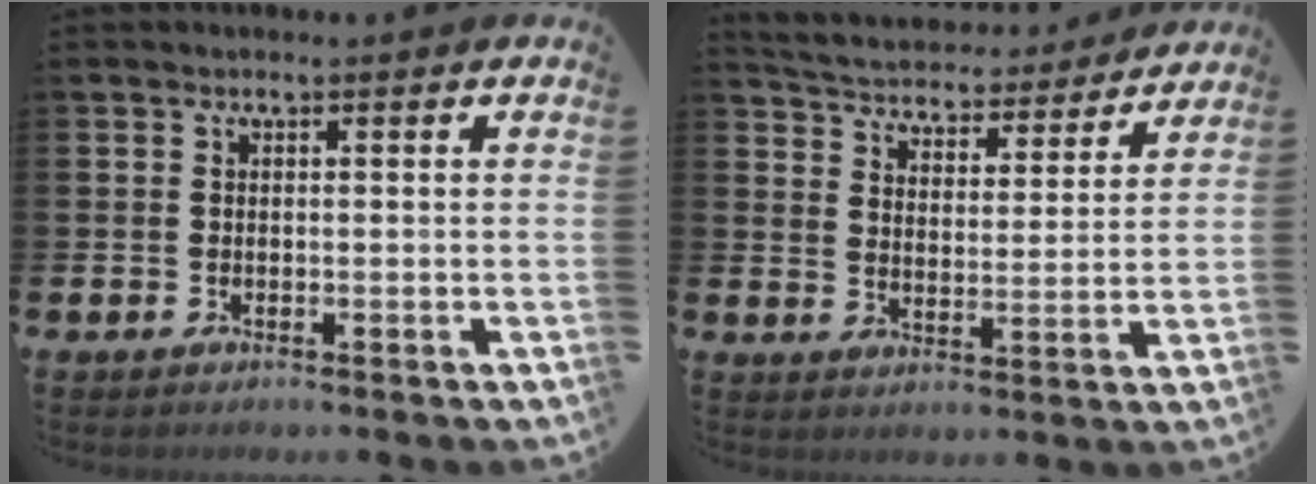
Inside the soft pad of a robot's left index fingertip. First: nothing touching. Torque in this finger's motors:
{"motor_torque": [1.05, -1.08, 0.40, 0.02]}